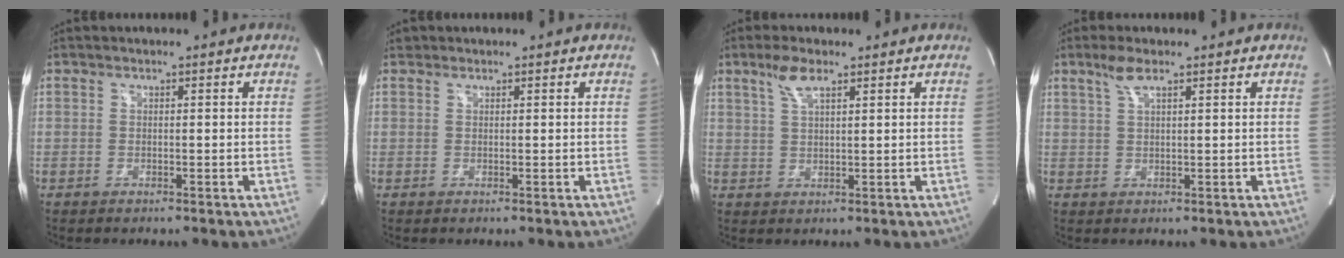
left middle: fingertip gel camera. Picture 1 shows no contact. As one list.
[{"total": 0.5, "force": [0.4, 0.3, 0.0], "torque": [-0.003, 0.006, 0.007]}, {"total": 4.0, "force": [2.5, 0.9, 3.0], "torque": [-0.068, 0.007, 0.053]}, {"total": 3.1, "force": [2.0, 0.4, 2.2], "torque": [-0.053, 0.007, 0.043]}]